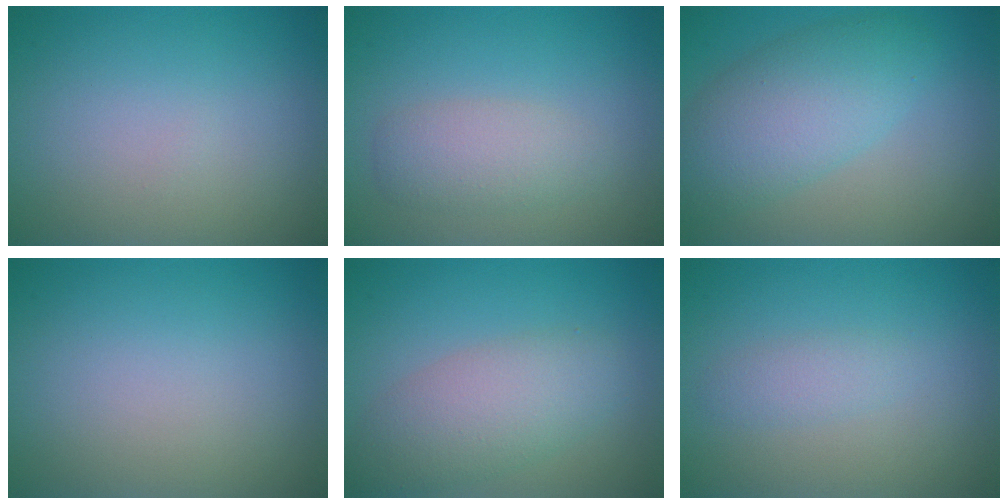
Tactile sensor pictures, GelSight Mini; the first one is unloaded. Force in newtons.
{"total": 2.8, "press": 2.8, "slide": 0.2}
{"total": 6.0, "press": 6.0, "slide": 0.4}
{"total": 0.0}
{"total": 4.7, "press": 4.7, "slide": 0.3}
{"total": 1.4, "press": 1.4, "slide": 0.0}